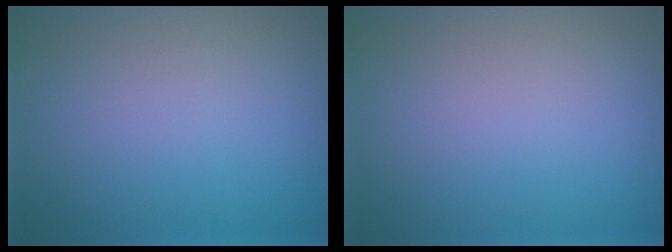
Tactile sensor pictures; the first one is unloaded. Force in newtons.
{"total": 0.0}